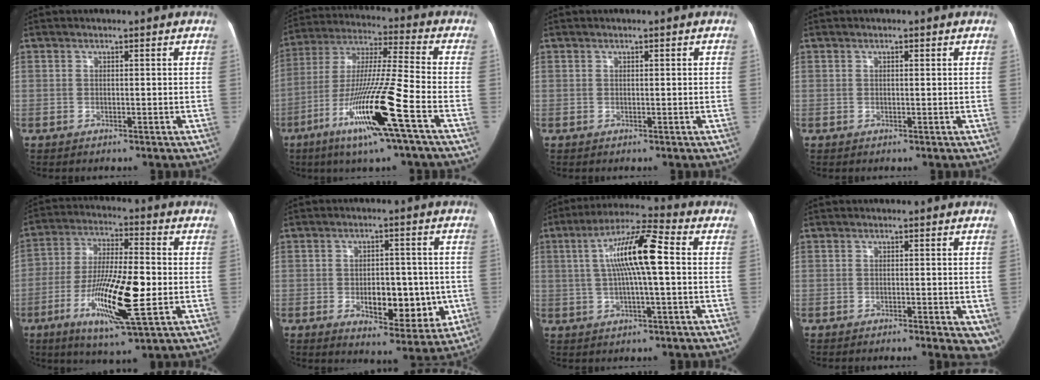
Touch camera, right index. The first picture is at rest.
{"total": 17.2, "force": [-7.6, -0.9, 15.4], "torque": [-0.313, -0.028, -0.146]}
{"total": 0.0}
{"total": 0.5, "force": [0.2, 0.1, 0.5], "torque": [-0.010, 0.000, 0.003]}
{"total": 15.4, "force": [-3.9, 2.8, 14.7], "torque": [-0.275, -0.015, -0.068]}
{"total": 10.3, "force": [-1.8, 5.2, 8.7], "torque": [-0.103, 0.002, -0.016]}
{"total": 11.6, "force": [1.1, 1.1, 11.5], "torque": [-0.214, 0.022, 0.015]}
{"total": 6.2, "force": [-3.7, 2.0, 4.6], "torque": [-0.040, -0.008, -0.052]}